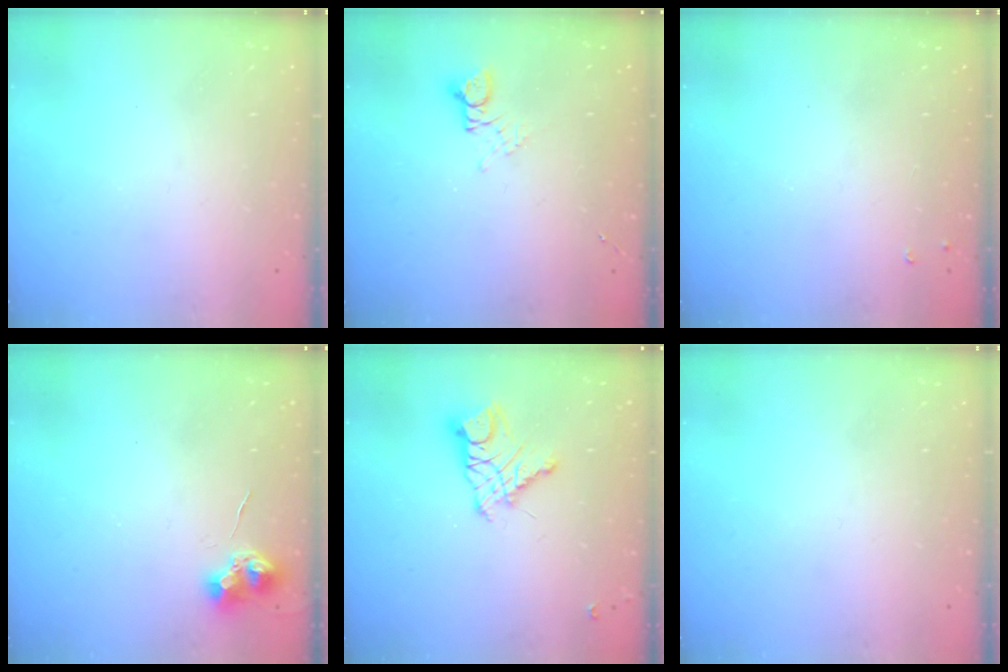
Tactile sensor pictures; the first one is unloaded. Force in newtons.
{"total": 2.7, "press": 2.6, "slide": 0.2}
{"total": 3.8, "press": 3.8, "slide": 0.6}
{"total": 9.0, "press": 9.0, "slide": 0.6}
{"total": 11.1, "press": 11.1, "slide": 1.0}
{"total": 0.0}